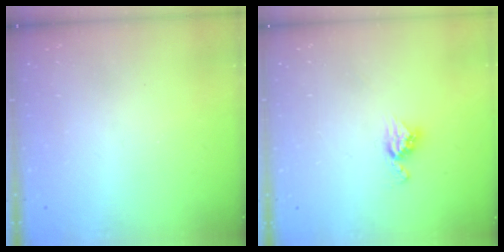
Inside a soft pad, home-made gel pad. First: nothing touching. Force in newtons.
{"total": 7.1, "press": 7.1, "slide": 0.3}